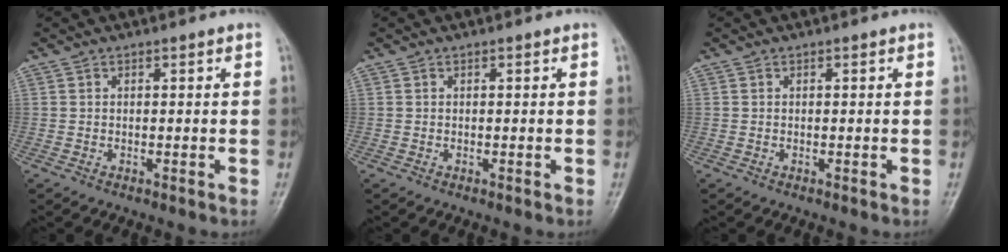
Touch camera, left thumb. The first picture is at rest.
{"total": 0.0}
{"total": 0.0}